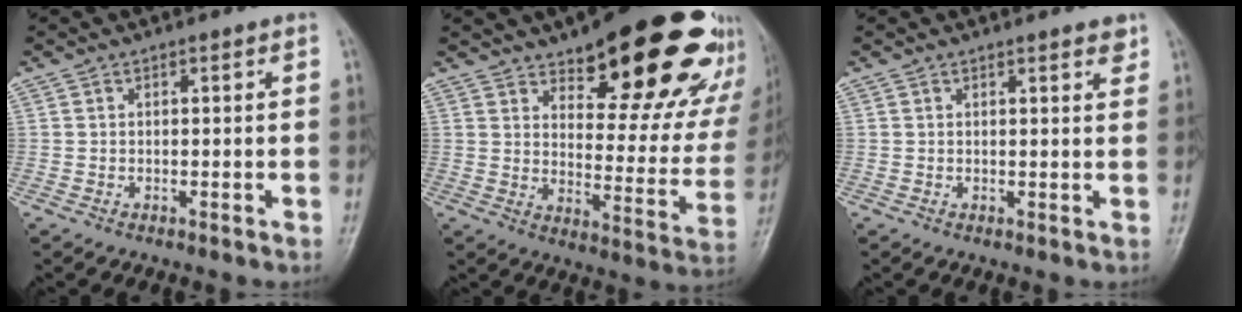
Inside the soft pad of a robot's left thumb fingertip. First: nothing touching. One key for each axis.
{"total": 26.0, "fx": 17.6, "fy": 9.6, "fz": 16.5, "tx": -0.171, "ty": -0.097, "tz": 0.232}
{"total": 2.4, "fx": 1.8, "fy": 0.6, "fz": 1.5, "tx": -0.013, "ty": -0.007, "tz": 0.021}